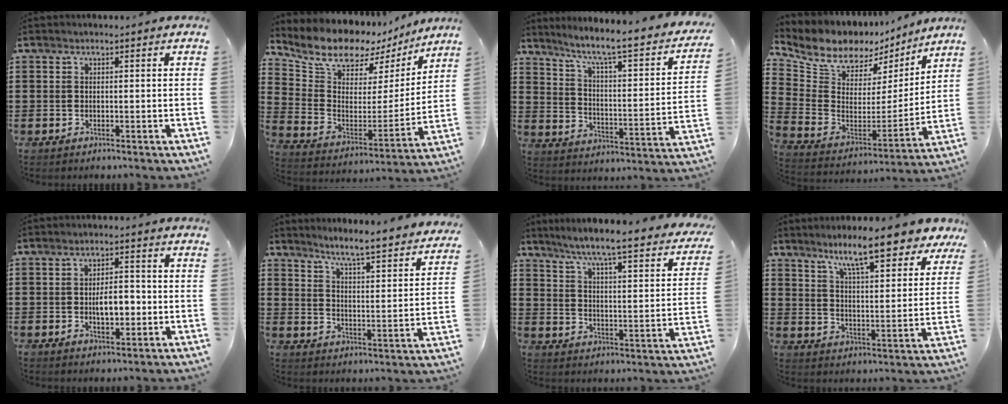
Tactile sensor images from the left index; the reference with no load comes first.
{"total": 10.6, "force": [9.4, 3.8, 3.1], "torque": [-0.091, -0.069, 0.162]}
{"total": 5.9, "force": [4.4, 0.1, 4.0], "torque": [-0.098, -0.041, 0.059]}
{"total": 8.2, "force": [7.1, 3.9, 1.5], "torque": [-0.071, -0.052, 0.125]}
{"total": 4.8, "force": [-0.8, 2.3, 4.1], "torque": [-0.061, 0.000, -0.022]}
{"total": 5.2, "force": [4.8, -1.0, 1.7], "torque": [-0.050, -0.051, 0.071]}
{"total": 5.1, "force": [4.4, -0.8, 2.4], "torque": [-0.071, -0.045, 0.061]}
{"total": 10.0, "force": [8.2, 0.9, 5.7], "torque": [-0.111, -0.040, 0.137]}